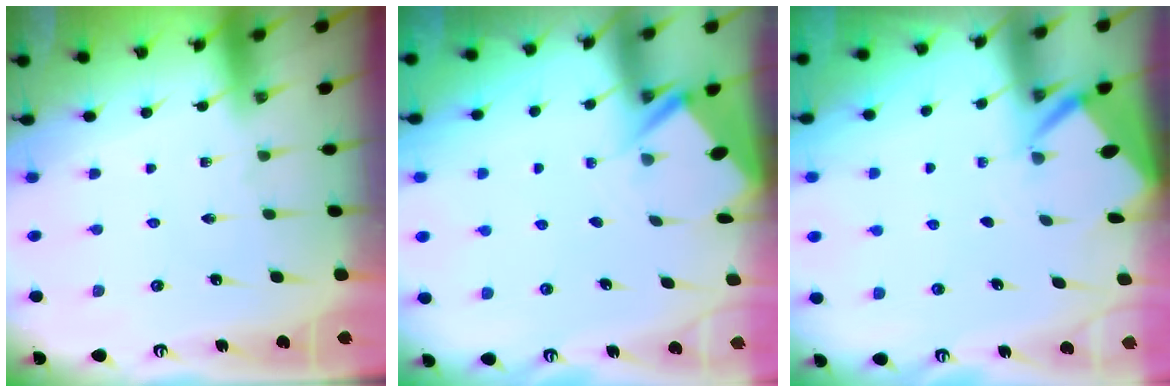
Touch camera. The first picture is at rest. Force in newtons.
{"total": 2.7, "press": 2.7, "slide": 0.3}
{"total": 2.6, "press": 2.6, "slide": 0.3}